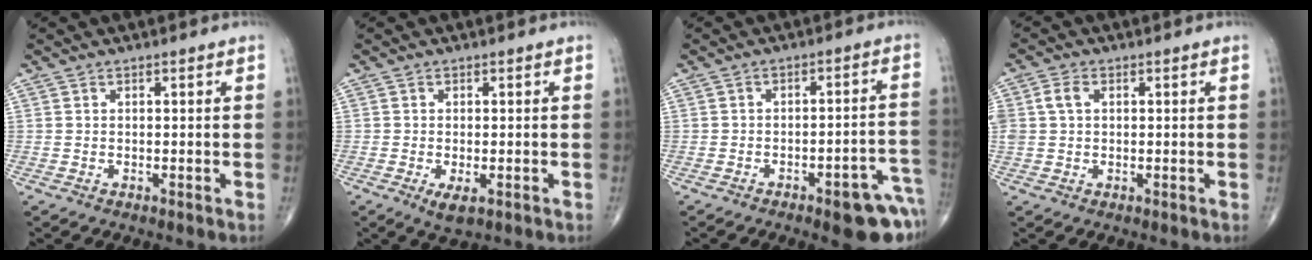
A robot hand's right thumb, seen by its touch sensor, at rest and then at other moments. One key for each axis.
{"total": 3.2, "fx": -1.2, "fy": 1.4, "fz": 2.7, "tx": -0.048, "ty": -0.008, "tz": -0.017}
{"total": 10.9, "fx": -5.8, "fy": 3.4, "fz": 8.6, "tx": -0.083, "ty": 0.040, "tz": -0.065}
{"total": 4.4, "fx": 0.9, "fy": 3.1, "fz": 3.0, "tx": -0.075, "ty": 0.013, "tz": 0.019}